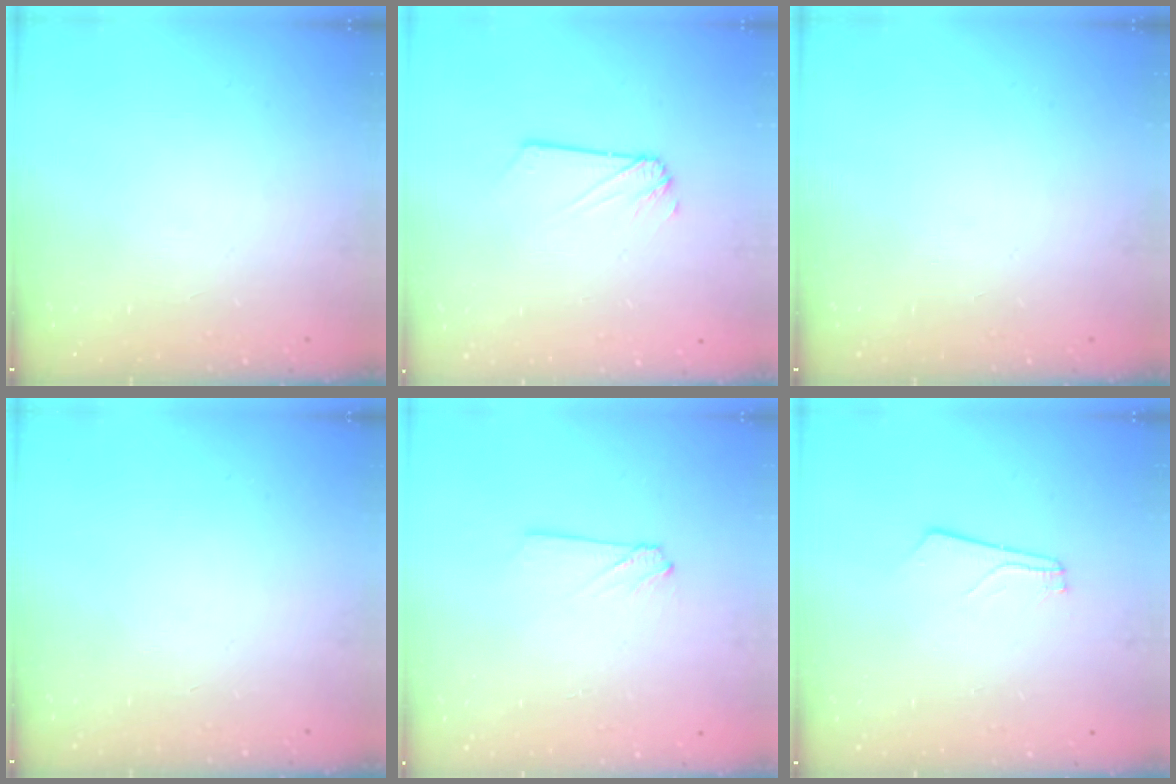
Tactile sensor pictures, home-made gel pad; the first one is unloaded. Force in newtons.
{"total": 1.7, "press": 1.7, "slide": 0.2}
{"total": 0.0}
{"total": 0.0}
{"total": 2.9, "press": 2.9, "slide": 0.4}
{"total": 2.1, "press": 2.1, "slide": 0.3}